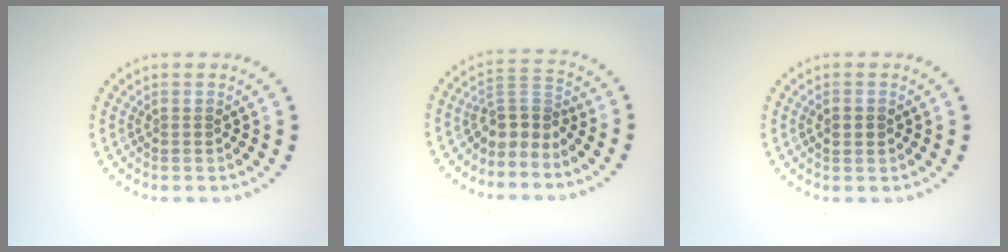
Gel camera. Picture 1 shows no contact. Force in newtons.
{"total": 3.0, "press": 2.1, "slide": 2.2}
{"total": 1.8, "press": 1.8, "slide": 0.2}